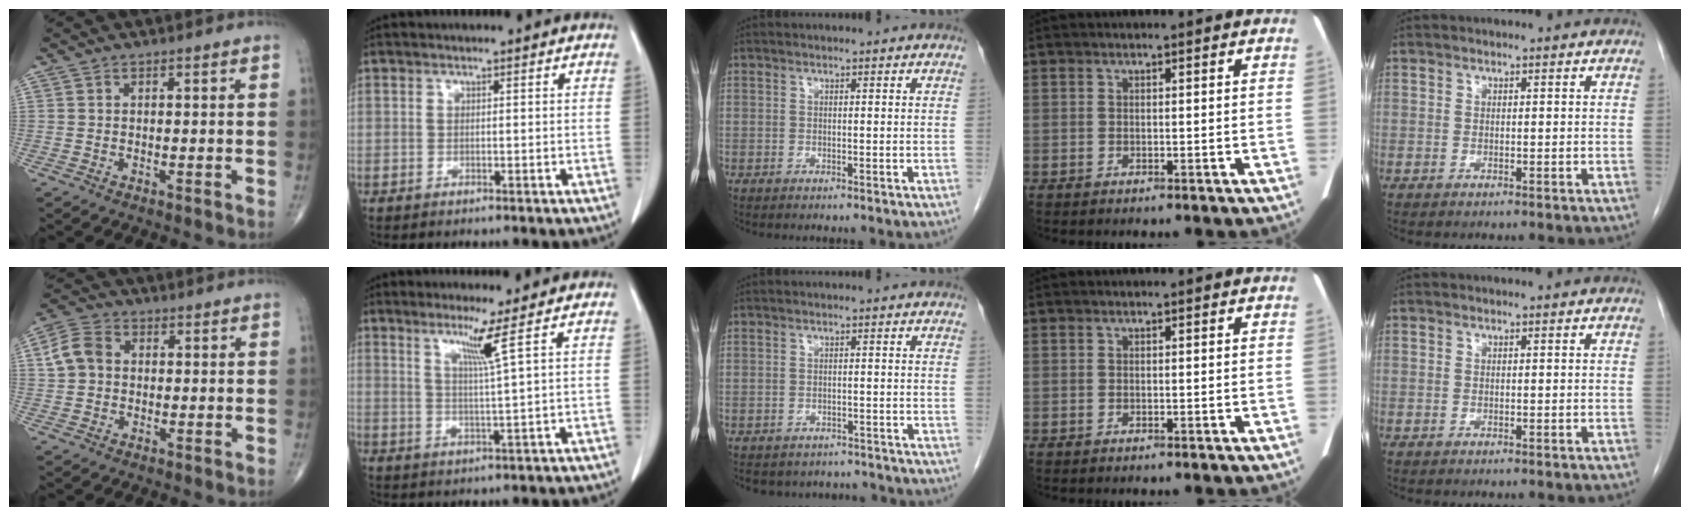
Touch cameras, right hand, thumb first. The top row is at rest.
{"thumb": {"total": 6.0, "force": [0.5, 4.9, 3.5], "torque": [-0.065, 0.015, 0.002]}, "index": {"total": 4.5, "force": [2.3, -2.1, 3.1], "torque": [-0.060, -0.014, 0.049]}, "middle": {"total": 8.4, "force": [-7.7, 3.1, 1.0], "torque": [-0.019, 0.012, -0.089]}}